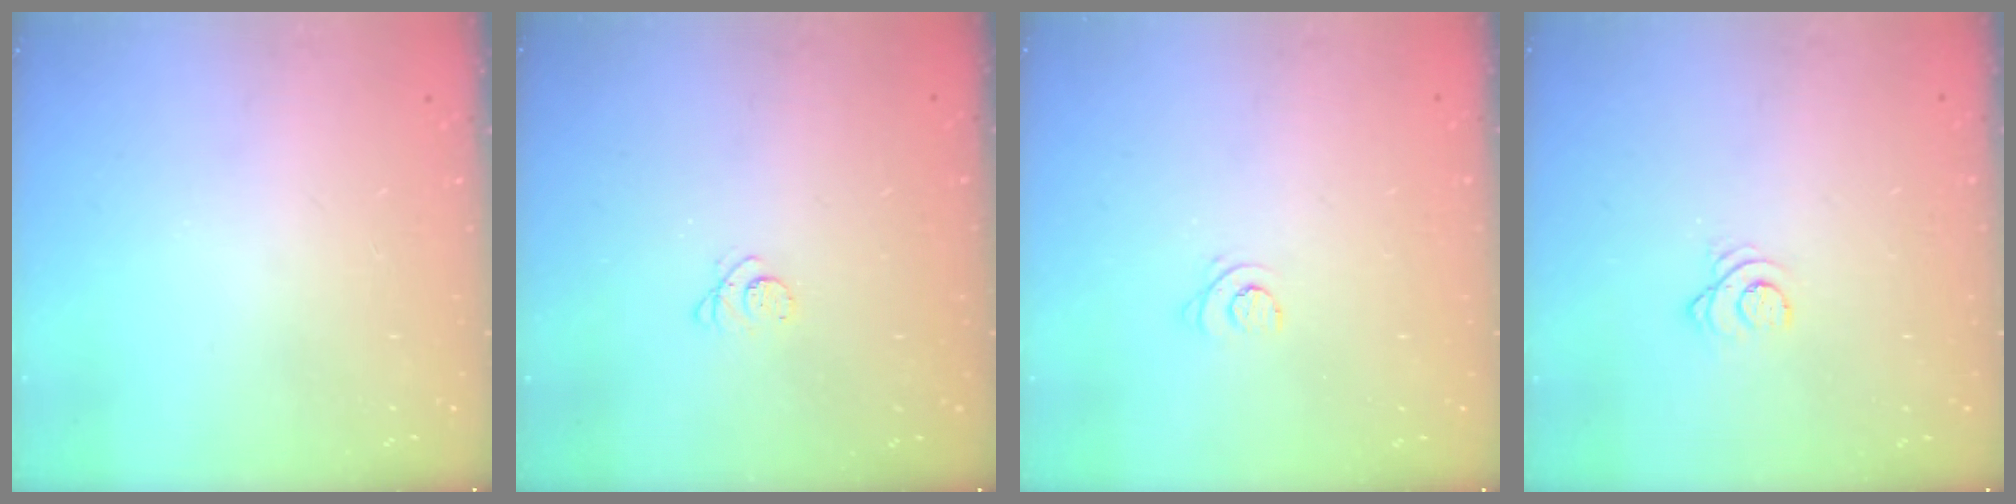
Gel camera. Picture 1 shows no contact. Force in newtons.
{"total": 2.6, "press": 2.5, "slide": 0.3}
{"total": 3.2, "press": 3.2, "slide": 0.2}
{"total": 2.6, "press": 2.6, "slide": 0.3}